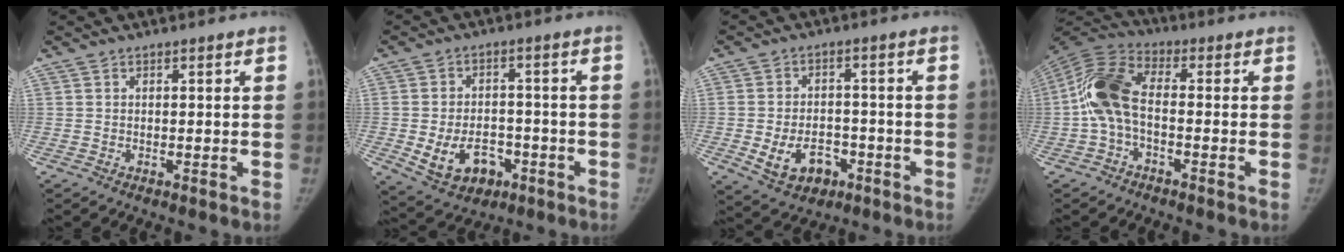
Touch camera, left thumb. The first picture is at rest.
{"total": 10.5, "force": [-3.8, 7.6, 6.2], "torque": [-0.088, 0.024, -0.046]}
{"total": 9.3, "force": [-3.6, 6.6, 5.4], "torque": [-0.075, 0.024, -0.046]}
{"total": 11.0, "force": [-1.2, 5.8, 9.2], "torque": [-0.195, 0.032, -0.036]}